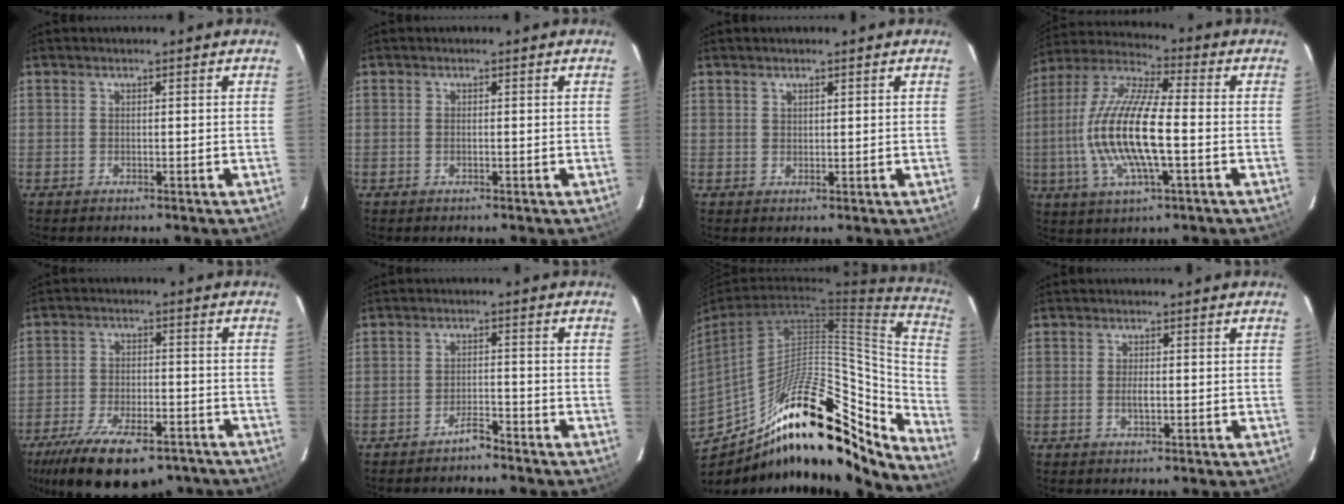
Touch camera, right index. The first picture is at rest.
{"total": 0.7, "force": [-0.1, 0.0, 0.7], "torque": [-0.014, 0.001, -0.003]}
{"total": 1.1, "force": [0.8, 0.5, 0.4], "torque": [-0.004, 0.002, 0.015]}
{"total": 17.7, "force": [-2.5, 4.5, 17.0], "torque": [-0.340, -0.002, -0.055]}
{"total": 19.9, "force": [-14.2, 8.0, 11.5], "torque": [-0.228, -0.031, -0.212]}
{"total": 2.8, "force": [-2.6, 0.3, 0.8], "torque": [-0.022, 0.004, -0.041]}
{"total": 20.7, "force": [-15.2, 6.4, 12.5], "torque": [-0.166, 0.015, -0.259]}
{"total": 1.9, "force": [-0.3, 0.5, 1.8], "torque": [-0.035, -0.001, -0.006]}